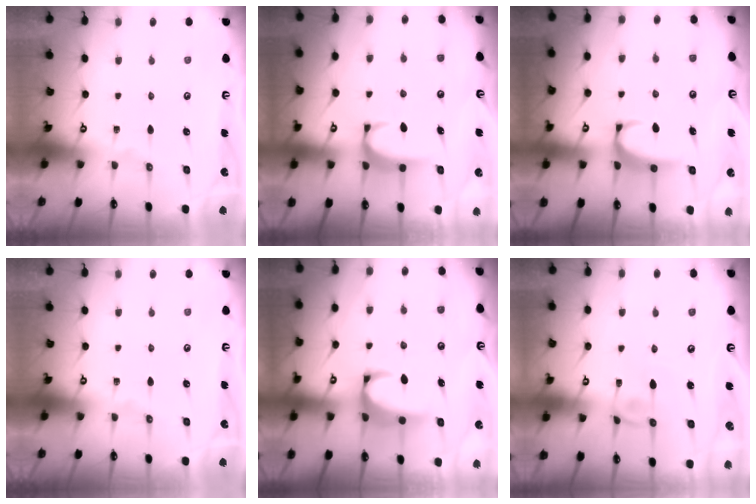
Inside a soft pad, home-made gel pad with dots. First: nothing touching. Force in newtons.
{"total": 1.9, "press": 1.8, "slide": 0.5}
{"total": 2.2, "press": 2.1, "slide": 0.6}
{"total": 0.0}
{"total": 2.7, "press": 2.5, "slide": 1.1}
{"total": 3.3, "press": 3.3, "slide": 0.0}